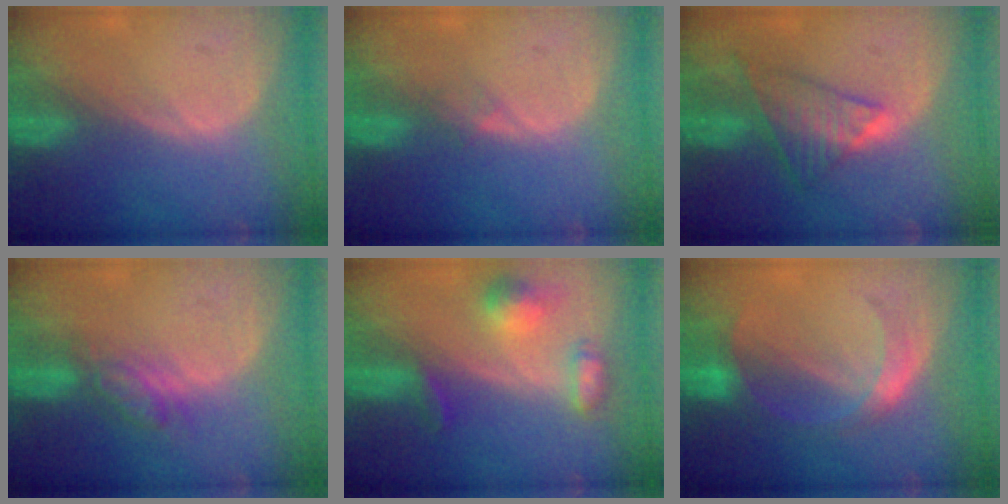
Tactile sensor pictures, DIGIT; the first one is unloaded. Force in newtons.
{"total": 1.1, "press": 1.0, "slide": 0.1}
{"total": 6.7, "press": 6.4, "slide": 1.9}
{"total": 4.8, "press": 4.2, "slide": 2.1}
{"total": 5.9, "press": 5.7, "slide": 1.7}
{"total": 5.3, "press": 5.2, "slide": 1.2}